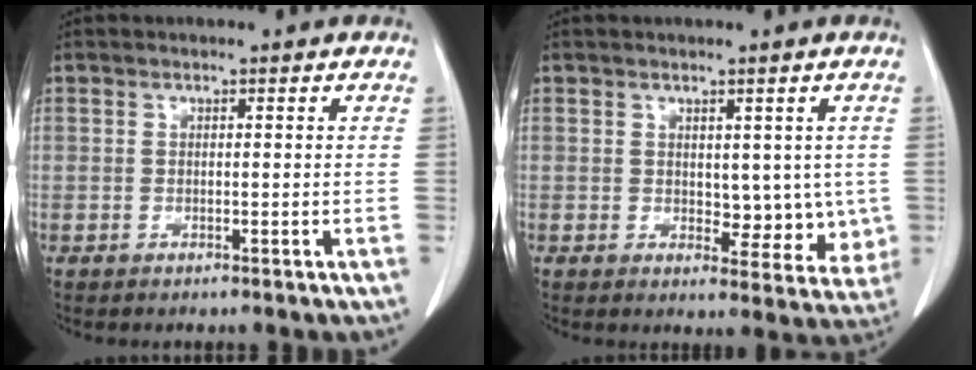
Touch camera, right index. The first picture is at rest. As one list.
[{"total": 6.3, "force": [0.6, 3.9, 4.9], "torque": [-0.035, -0.006, 0.015]}]